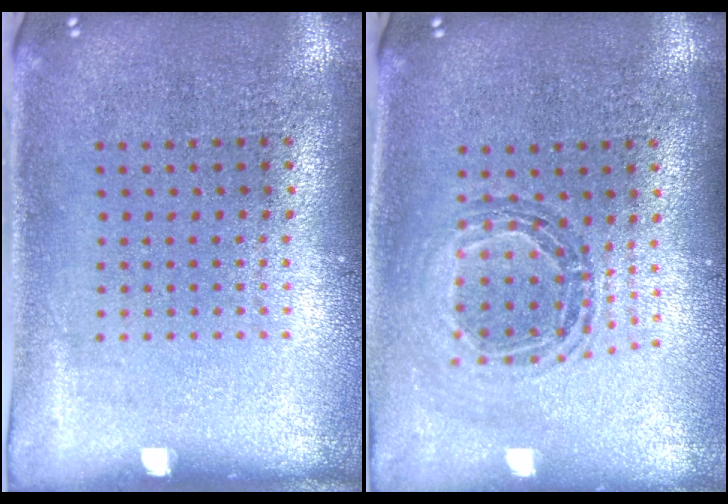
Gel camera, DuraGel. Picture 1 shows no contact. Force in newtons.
{"total": 0.8, "press": 0.8, "slide": 0.1}